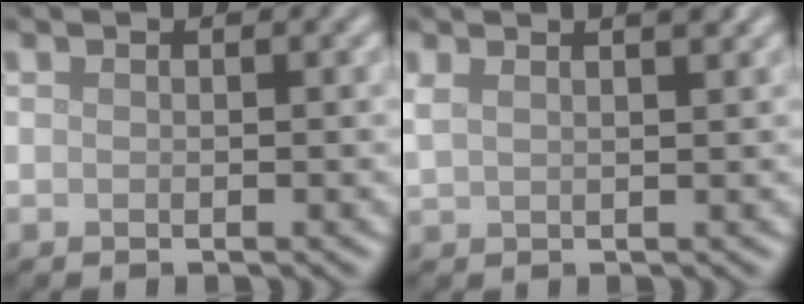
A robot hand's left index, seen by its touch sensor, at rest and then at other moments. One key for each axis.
{"total": 3.8, "fx": 2.3, "fy": 1.5, "fz": 2.7, "tx": -0.031, "ty": 0.018, "tz": 0.017}